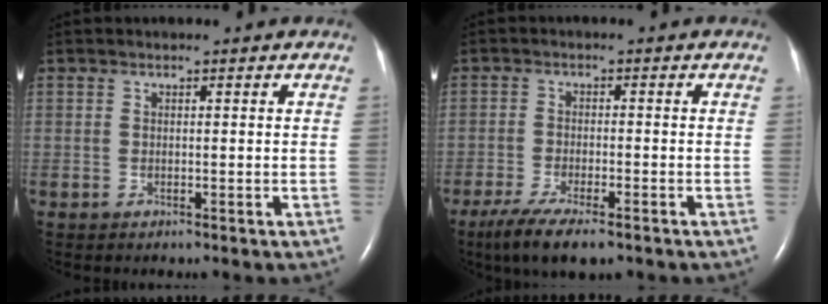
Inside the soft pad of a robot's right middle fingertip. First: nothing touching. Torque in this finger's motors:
{"motor_torque": [0.56, -0.43, 0.10, 0.06]}